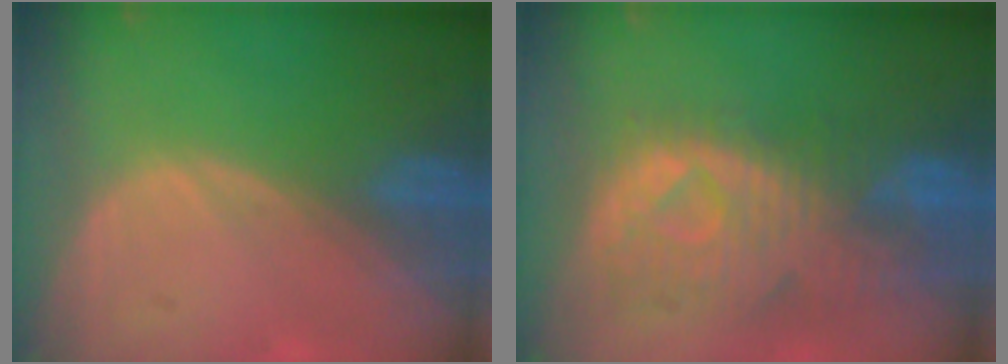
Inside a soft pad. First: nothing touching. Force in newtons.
{"total": 10.9, "press": 9.6, "slide": 5.2}